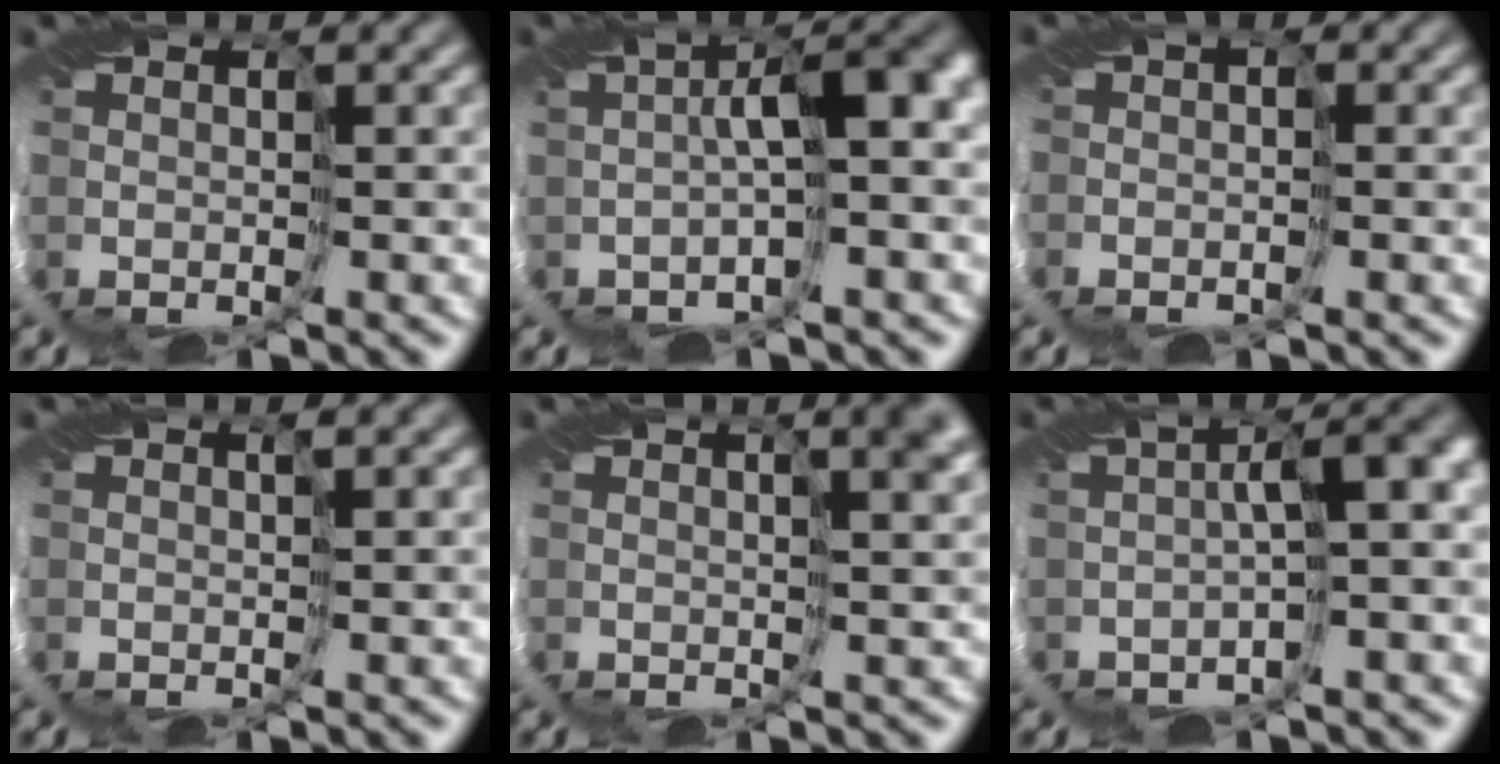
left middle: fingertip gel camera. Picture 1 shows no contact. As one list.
[{"total": 4.5, "force": [-0.2, 0.4, 4.5], "torque": [-0.070, 0.018, -0.005]}, {"total": 2.0, "force": [-0.9, 1.3, 1.2], "torque": [-0.018, 0.004, -0.012]}, {"total": 0.8, "force": [0.6, -0.6, -0.1], "torque": [0.002, 0.005, 0.009]}, {"total": 4.2, "force": [2.3, 1.0, 3.4], "torque": [-0.035, 0.001, 0.043]}, {"total": 4.3, "force": [-0.7, 0.5, 4.2], "torque": [-0.052, 0.014, -0.011]}]